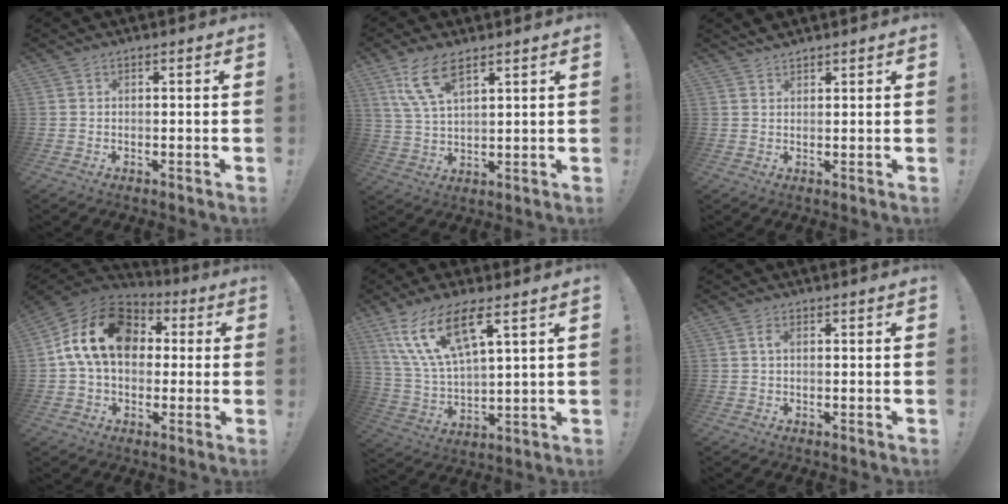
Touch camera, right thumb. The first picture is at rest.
{"total": 10.6, "force": [6.3, 3.8, 7.6], "torque": [-0.153, -0.019, 0.119]}
{"total": 2.3, "force": [2.2, 0.4, 0.3], "torque": [-0.007, -0.012, 0.042]}
{"total": 19.3, "force": [4.0, 13.6, 13.1], "torque": [-0.206, 0.013, 0.077]}
{"total": 16.0, "force": [9.2, 5.3, 12.0], "torque": [-0.236, -0.034, 0.159]}
{"total": 1.5, "force": [0.1, 0.3, 1.4], "torque": [-0.029, 0.003, 0.000]}